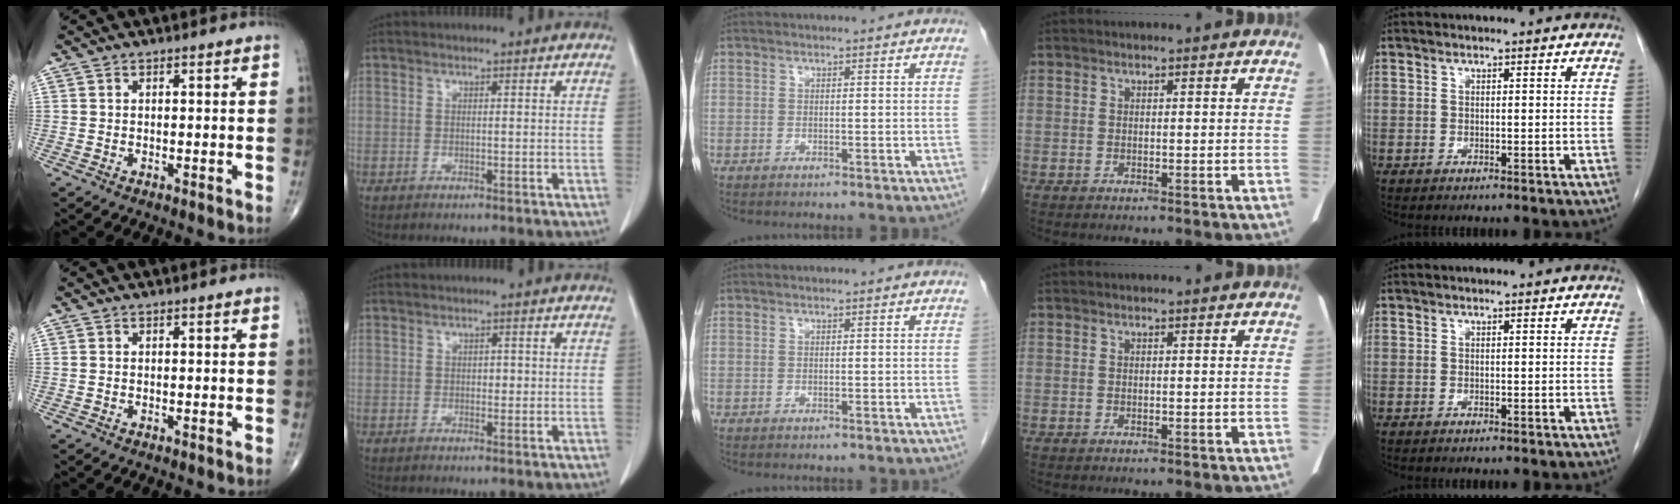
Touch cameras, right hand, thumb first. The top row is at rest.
{"index": {"total": 1.1, "force": [0.0, 0.8, 0.8], "torque": [-0.008, 0.003, -0.001]}}